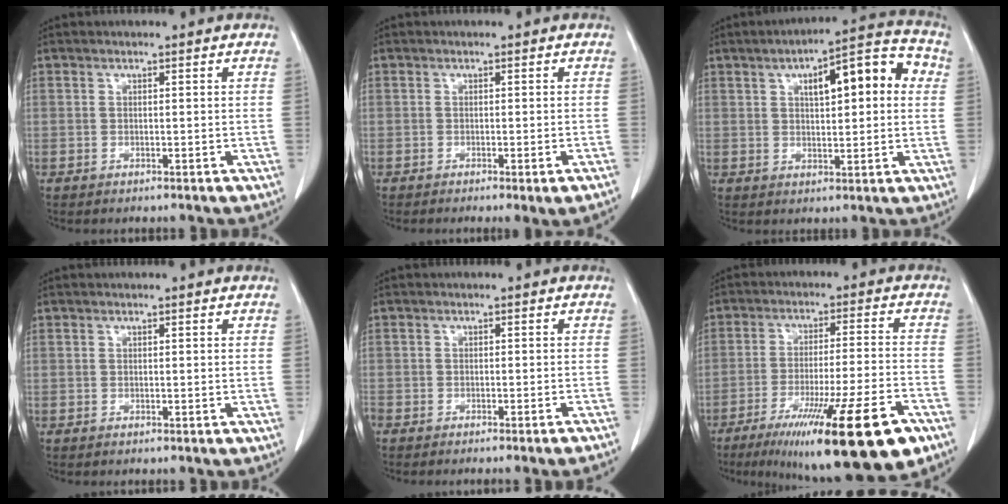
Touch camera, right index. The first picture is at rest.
{"total": 2.7, "force": [-1.6, -0.3, 2.1], "torque": [-0.020, -0.010, -0.022]}
{"total": 12.6, "force": [3.8, 3.8, 11.4], "torque": [-0.153, 0.036, 0.050]}
{"total": 0.0}
{"total": 6.0, "force": [-5.6, -1.3, 1.7], "torque": [0.003, -0.014, -0.074]}
{"total": 20.5, "force": [-12.3, 1.1, 16.3], "torque": [-0.211, -0.040, -0.193]}